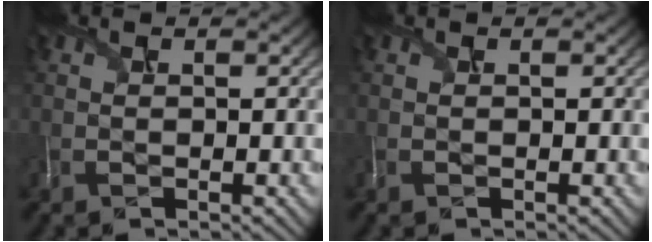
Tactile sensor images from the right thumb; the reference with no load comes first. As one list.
[{"total": 0.0}]